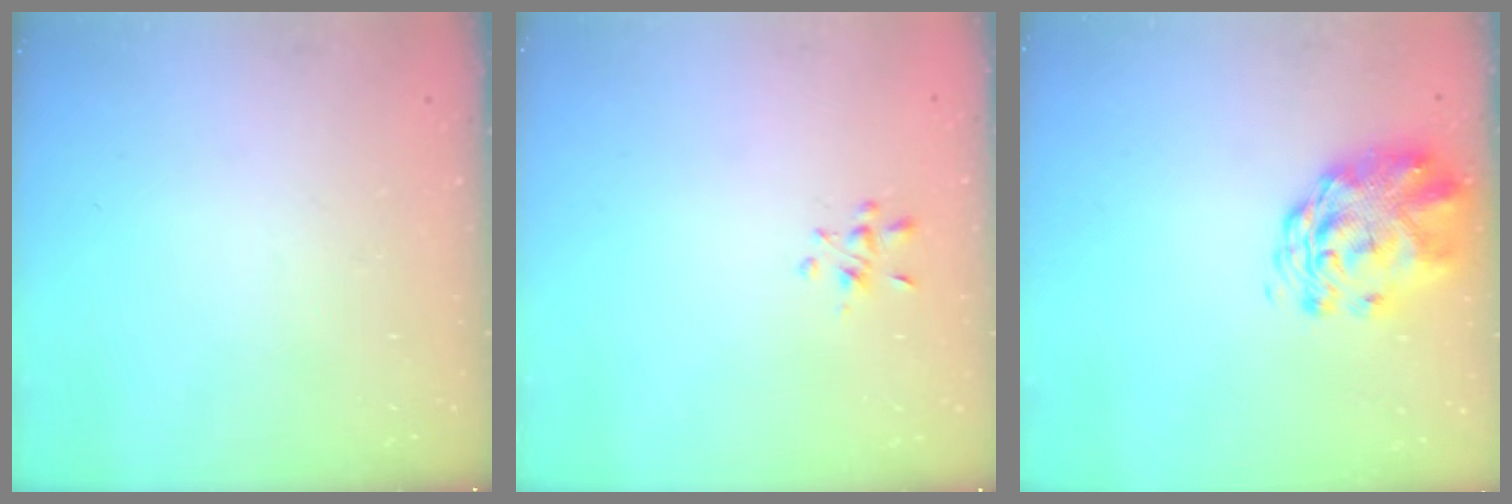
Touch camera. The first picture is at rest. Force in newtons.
{"total": 2.1, "press": 2.0, "slide": 0.7}
{"total": 2.8, "press": 2.6, "slide": 1.1}